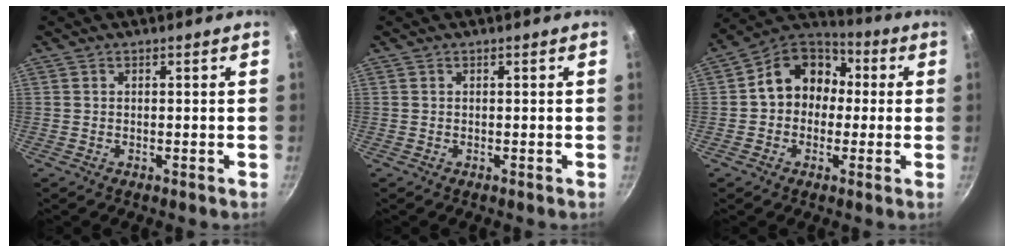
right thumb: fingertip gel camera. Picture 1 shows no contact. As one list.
[{"total": 0.0}, {"total": 12.9, "force": [0.8, 10.6, 7.2], "torque": [-0.068, 0.038, -0.006]}]